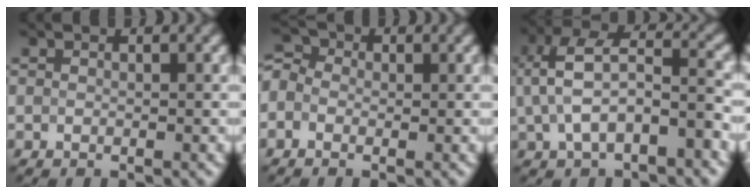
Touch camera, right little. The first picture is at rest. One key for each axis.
{"total": 2.8, "fx": 0.0, "fy": 2.4, "fz": 1.3, "tx": -0.018, "ty": 0.016, "tz": -0.024}
{"total": 6.7, "fx": -0.5, "fy": 3.7, "fz": 5.6, "tx": -0.112, "ty": 0.020, "tz": -0.011}